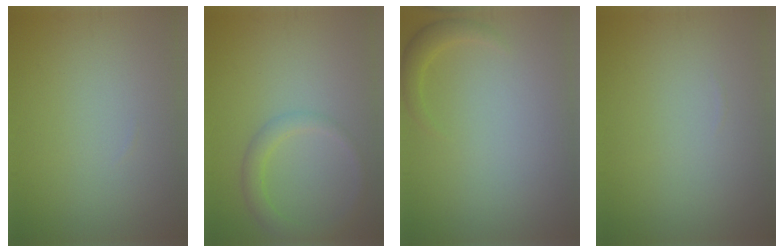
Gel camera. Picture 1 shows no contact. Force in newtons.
{"total": 2.3, "press": 2.3, "slide": 0.1}
{"total": 1.5, "press": 1.5, "slide": 0.0}
{"total": 0.0}